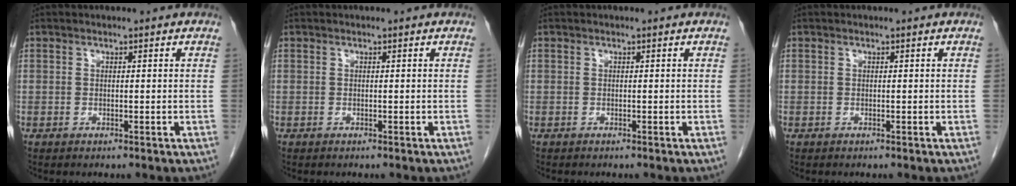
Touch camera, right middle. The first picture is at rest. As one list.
[{"total": 0.0}, {"total": 0.0}, {"total": 0.0}]